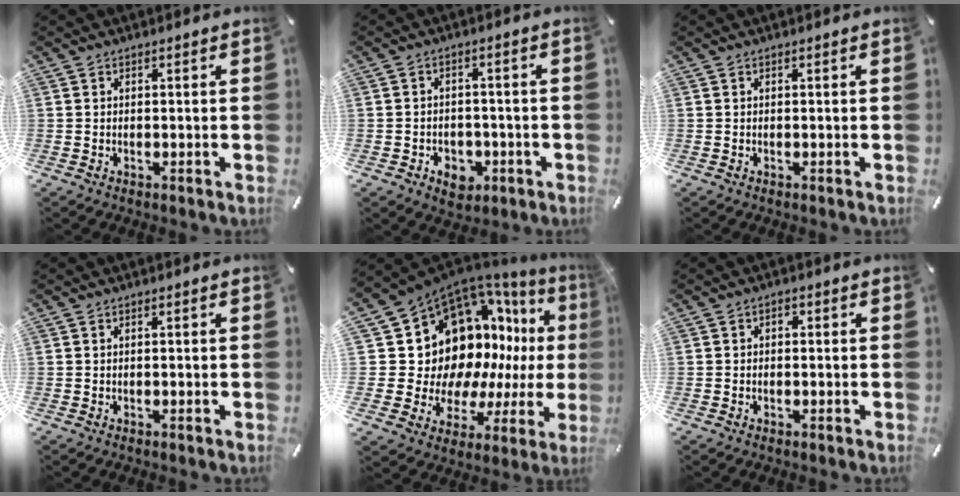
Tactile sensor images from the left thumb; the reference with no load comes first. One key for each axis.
{"total": 5.3, "fx": -2.3, "fy": 4.2, "fz": 2.2, "tx": -0.033, "ty": 0.008, "tz": -0.041}
{"total": 0.0}
{"total": 0.0}
{"total": 20.0, "fx": 6.4, "fy": 15.5, "fz": 10.8, "tx": -0.179, "ty": -0.090, "tz": 0.158}
{"total": 1.1, "fx": -0.6, "fy": 0.8, "fz": 0.5, "tx": -0.010, "ty": 0.004, "tz": -0.013}